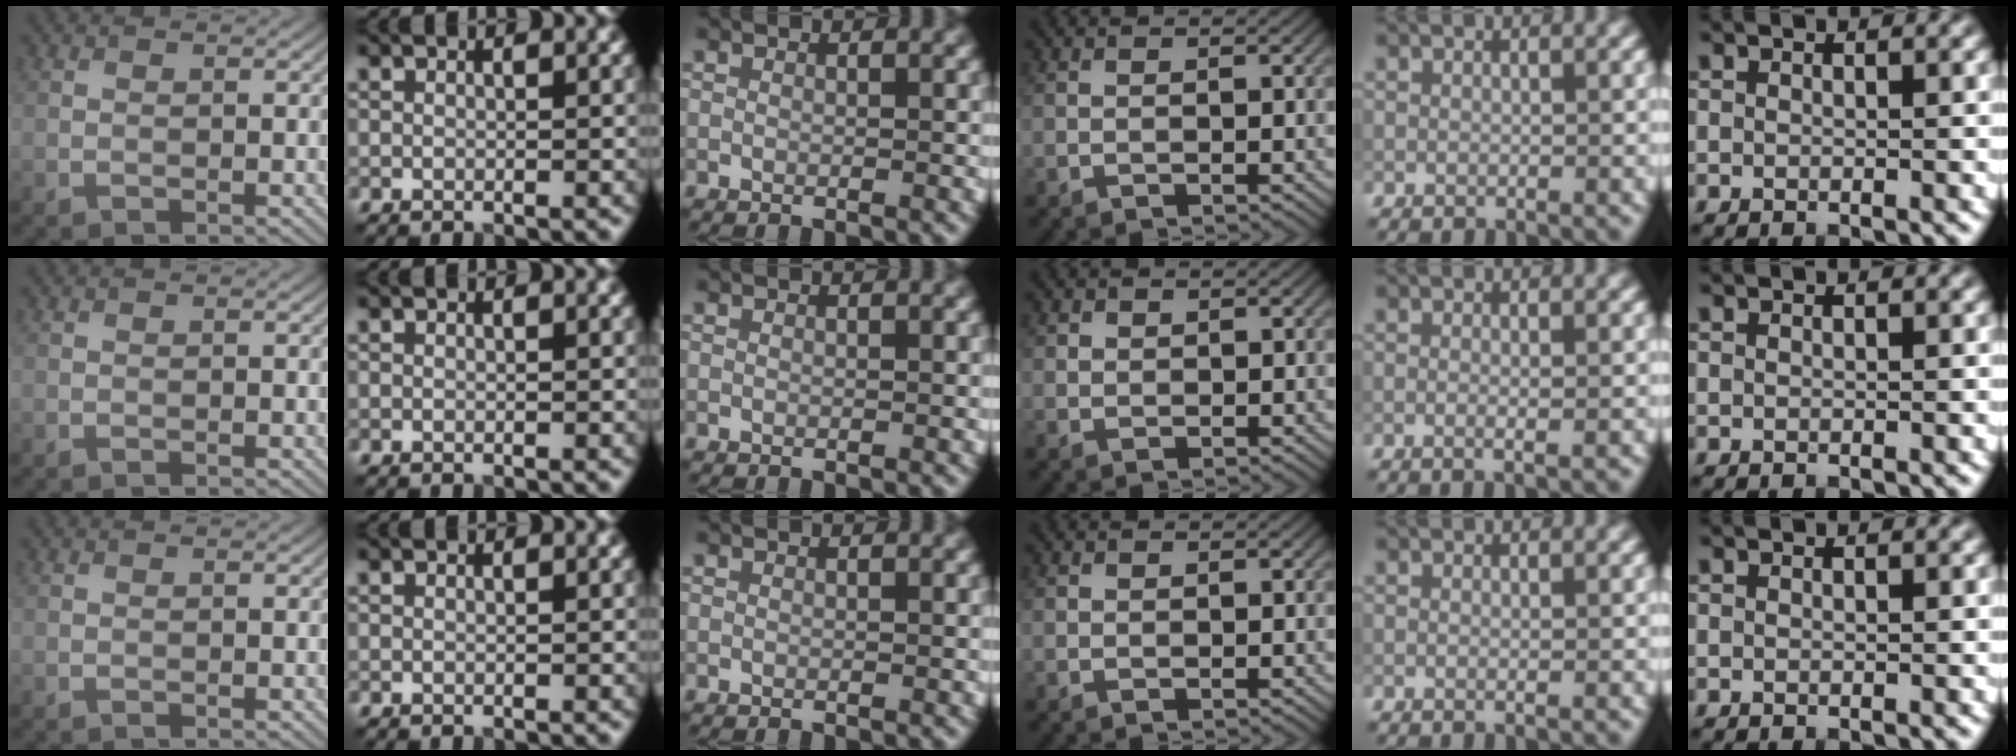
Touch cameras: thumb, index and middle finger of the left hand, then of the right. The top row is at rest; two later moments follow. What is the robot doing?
{"motion": "lift_and_place", "object": "coin"}